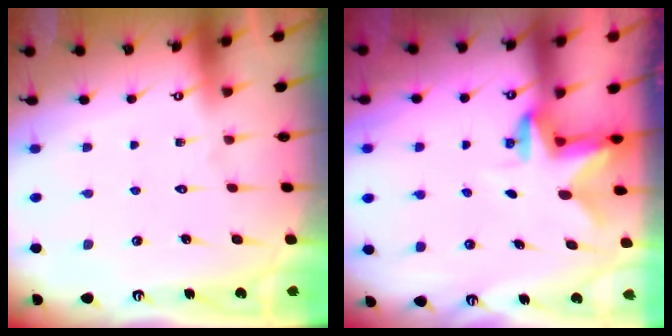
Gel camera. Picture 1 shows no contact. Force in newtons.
{"total": 2.3, "press": 2.3, "slide": 0.4}